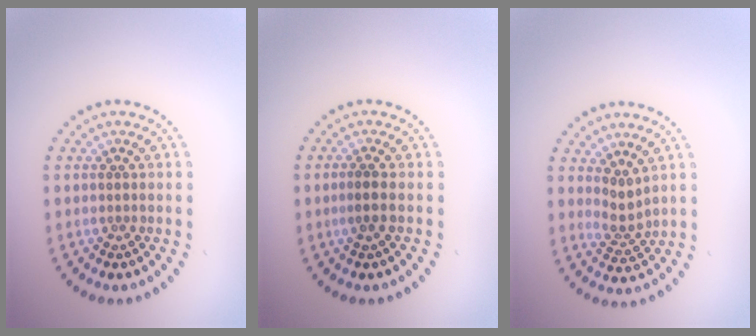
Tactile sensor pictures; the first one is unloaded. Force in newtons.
{"total": 1.3, "press": 1.1, "slide": 0.6}
{"total": 2.0, "press": 1.3, "slide": 1.5}